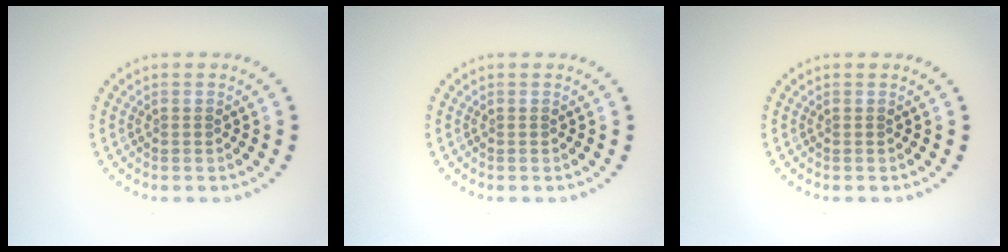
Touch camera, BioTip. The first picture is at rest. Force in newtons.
{"total": 0.0}
{"total": 0.0}